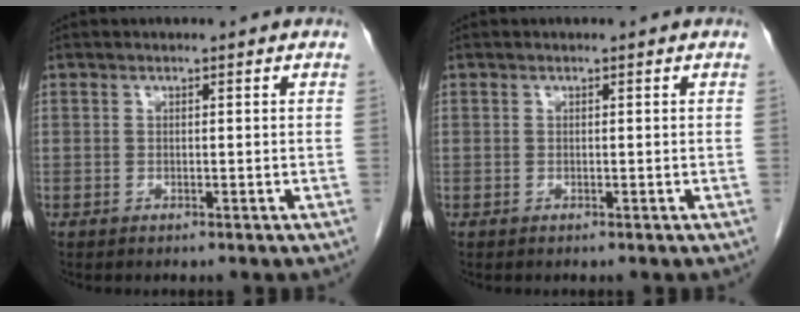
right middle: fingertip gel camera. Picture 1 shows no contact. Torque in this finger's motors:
{"motor_torque": [0.00, 0.00, 0.00, 0.00]}